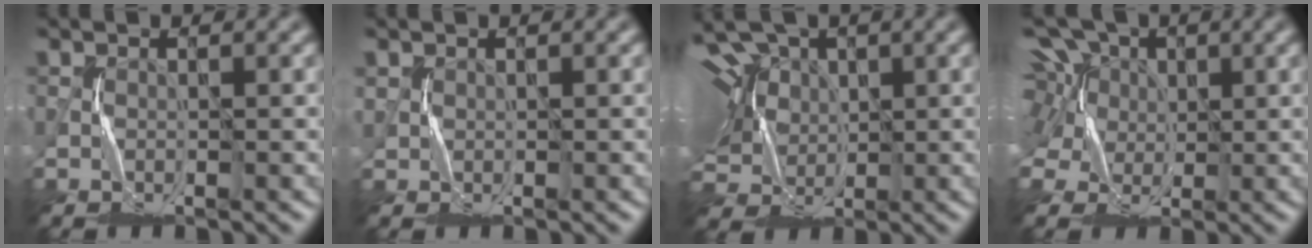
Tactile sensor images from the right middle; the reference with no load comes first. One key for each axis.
{"total": 0.7, "fx": 0.4, "fy": 0.6, "fz": 0.0, "tx": -0.002, "ty": -0.001, "tz": 0.012}
{"total": 15.0, "fx": 4.6, "fy": 9.9, "fz": 10.4, "tx": -0.188, "ty": 0.039, "tz": 0.031}
{"total": 12.4, "fx": 4.3, "fy": 9.1, "fz": 7.2, "tx": -0.139, "ty": 0.041, "tz": 0.033}